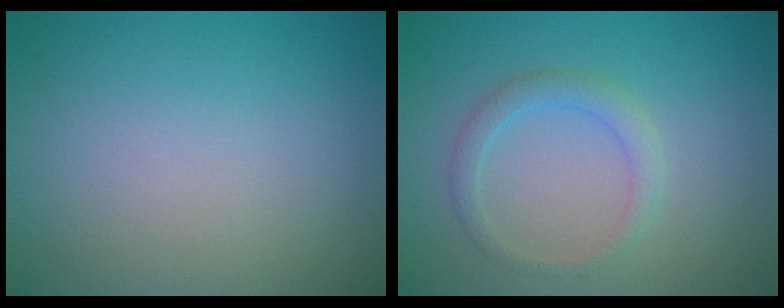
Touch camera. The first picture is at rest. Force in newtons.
{"total": 2.0, "press": 2.0, "slide": 0.1}